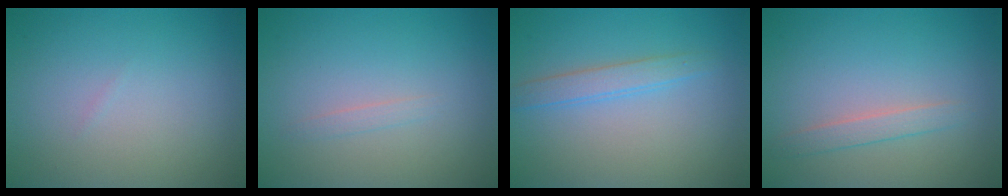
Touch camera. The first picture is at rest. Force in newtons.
{"total": 0.7, "press": 0.7, "slide": 0.1}
{"total": 2.0, "press": 2.0, "slide": 0.1}
{"total": 1.5, "press": 1.5, "slide": 0.0}